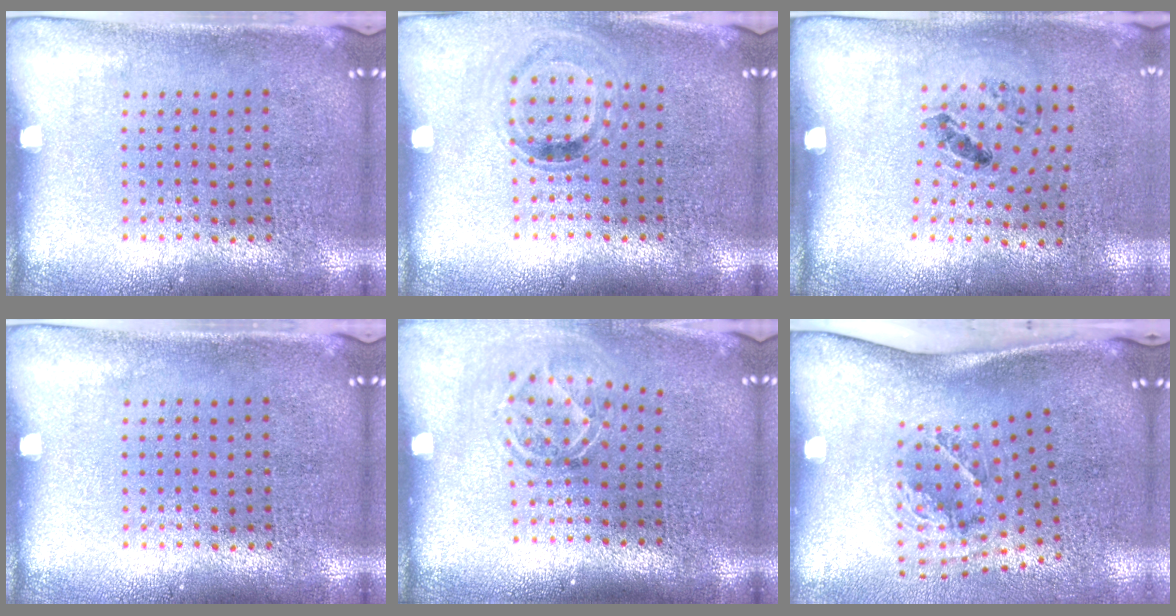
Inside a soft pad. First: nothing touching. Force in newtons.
{"total": 0.9, "press": 0.9, "slide": 0.2}
{"total": 1.2, "press": 0.7, "slide": 1.0}
{"total": 0.0}
{"total": 1.7, "press": 1.1, "slide": 1.3}
{"total": 1.9, "press": 1.2, "slide": 1.4}